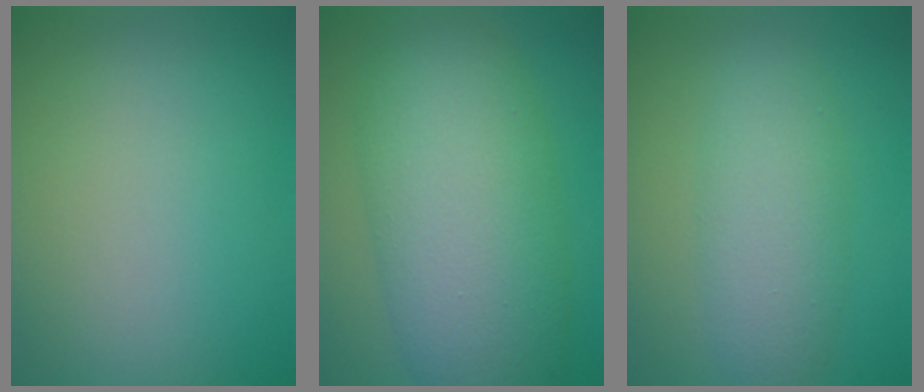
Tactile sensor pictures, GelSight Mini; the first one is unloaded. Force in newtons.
{"total": 10.9, "press": 10.9, "slide": 0.1}
{"total": 4.2, "press": 4.2, "slide": 0.0}